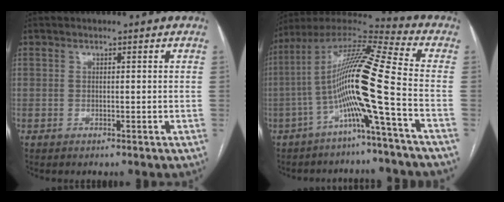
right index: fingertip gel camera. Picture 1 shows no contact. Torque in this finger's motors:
{"motor_torque": [2.14, 0.00, 1.06, 0.21]}